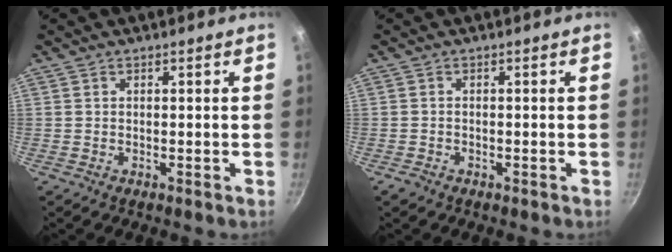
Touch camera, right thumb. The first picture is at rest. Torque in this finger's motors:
{"motor_torque": [0.49, 0.18, -0.27, -0.14, -0.01]}